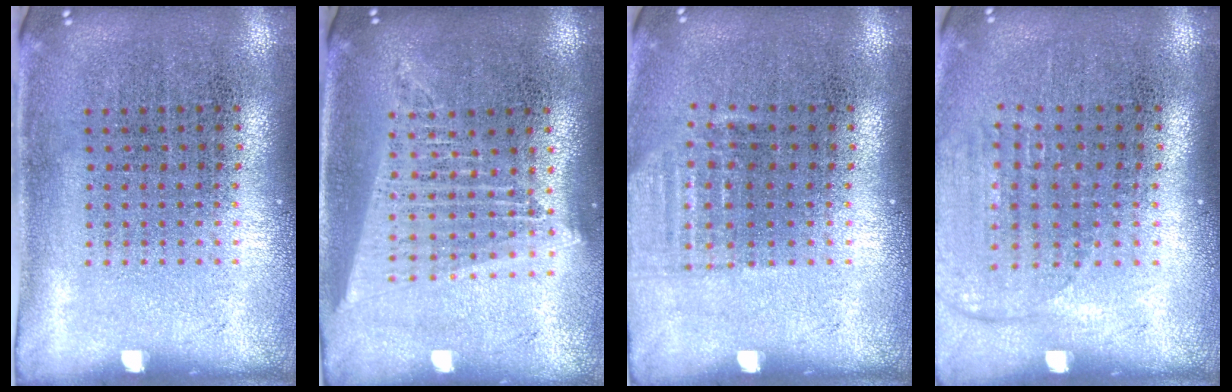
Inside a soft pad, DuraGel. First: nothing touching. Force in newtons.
{"total": 1.7, "press": 1.6, "slide": 0.8}
{"total": 1.0, "press": 0.9, "slide": 0.4}
{"total": 1.4, "press": 1.2, "slide": 0.6}